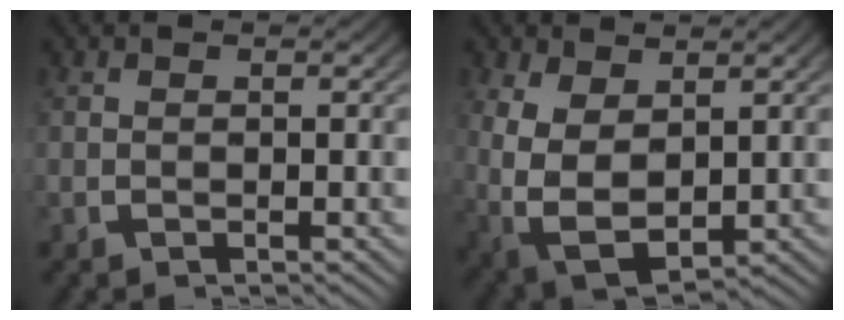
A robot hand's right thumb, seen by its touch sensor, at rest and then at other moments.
{"total": 9.0, "force": [-1.0, 6.8, 5.8], "torque": [-0.163, -0.054, 0.014]}